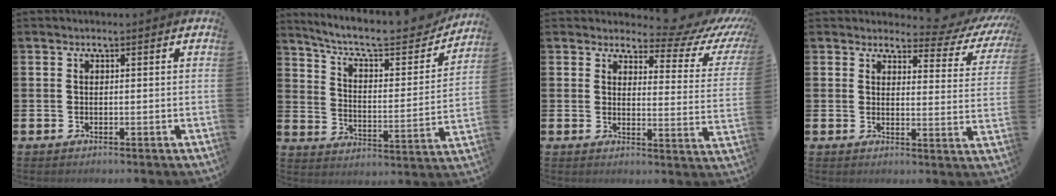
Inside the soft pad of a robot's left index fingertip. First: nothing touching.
{"total": 9.3, "force": [8.1, 2.4, 3.7], "torque": [-0.099, -0.055, 0.136]}
{"total": 4.9, "force": [4.0, 2.2, 1.9], "torque": [-0.022, -0.043, 0.055]}
{"total": 3.5, "force": [2.8, 1.8, 1.2], "torque": [-0.017, -0.029, 0.037]}